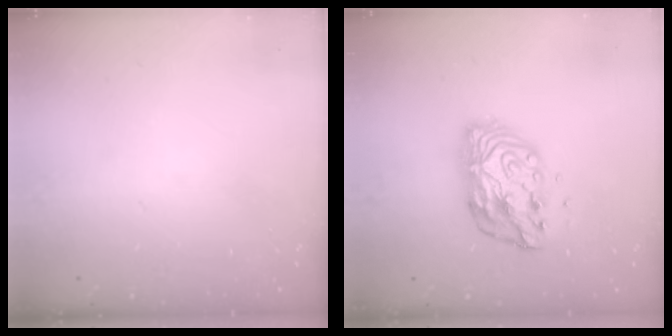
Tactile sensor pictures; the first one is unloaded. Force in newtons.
{"total": 13.2, "press": 13.2, "slide": 0.9}